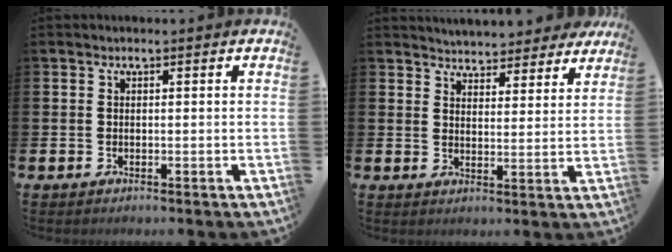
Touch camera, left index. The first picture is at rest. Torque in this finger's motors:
{"motor_torque": [1.09, -1.05, 0.73, 0.08]}